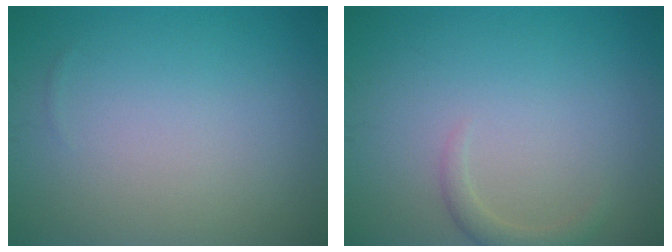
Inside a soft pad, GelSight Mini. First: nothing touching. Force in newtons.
{"total": 1.4, "press": 1.4, "slide": 0.1}